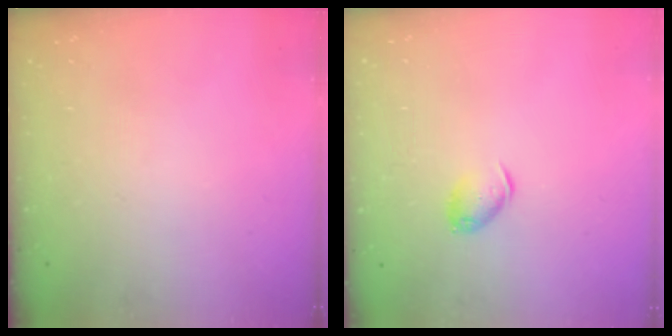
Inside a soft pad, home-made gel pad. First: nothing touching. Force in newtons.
{"total": 6.6, "press": 6.5, "slide": 1.2}